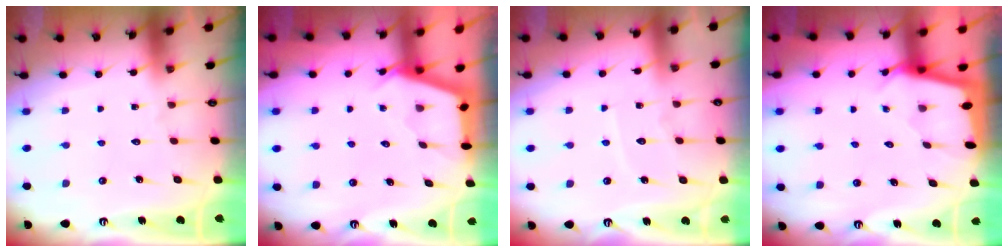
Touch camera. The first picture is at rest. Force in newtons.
{"total": 2.5, "press": 2.5, "slide": 0.3}
{"total": 5.7, "press": 5.7, "slide": 0.7}
{"total": 1.7, "press": 1.7, "slide": 0.2}